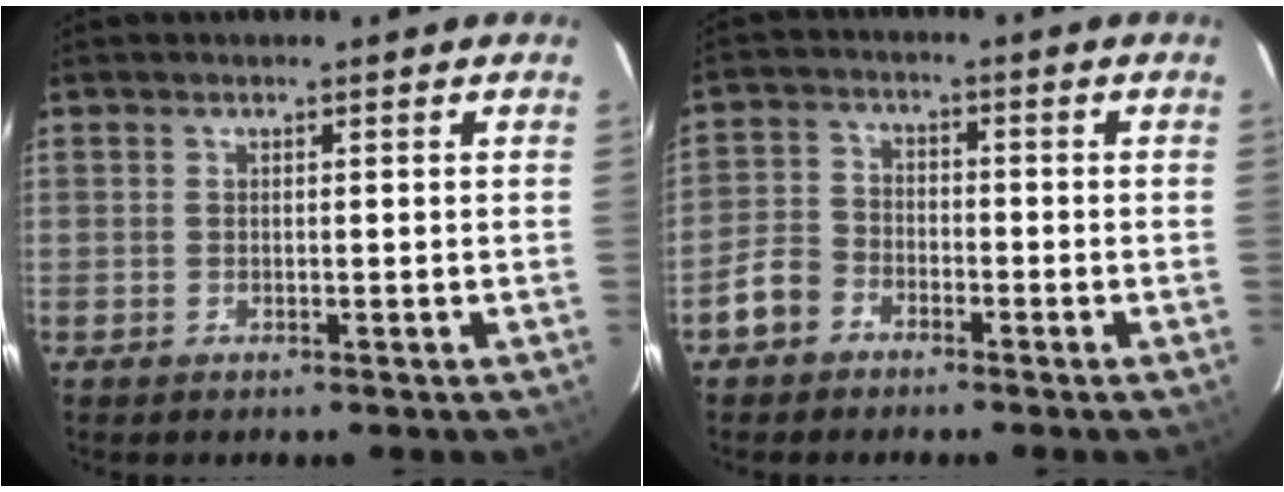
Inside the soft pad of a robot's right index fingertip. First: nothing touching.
{"total": 5.5, "force": [-3.5, 3.9, 1.5], "torque": [-0.039, 0.018, -0.068]}